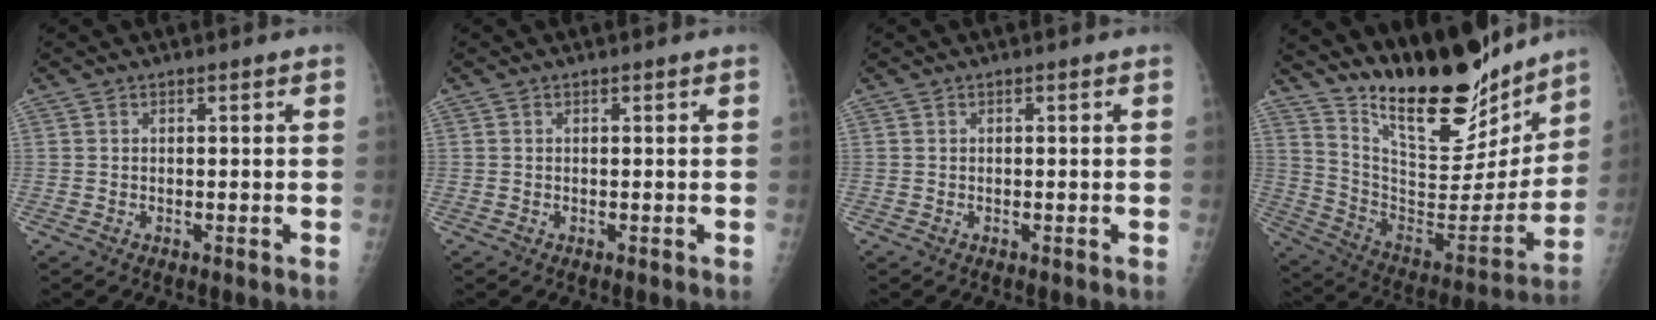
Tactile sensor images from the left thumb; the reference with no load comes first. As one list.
[{"total": 0.0}, {"total": 0.0}, {"total": 24.6, "force": [19.6, 8.0, 12.6], "torque": [-0.160, -0.114, 0.327]}]